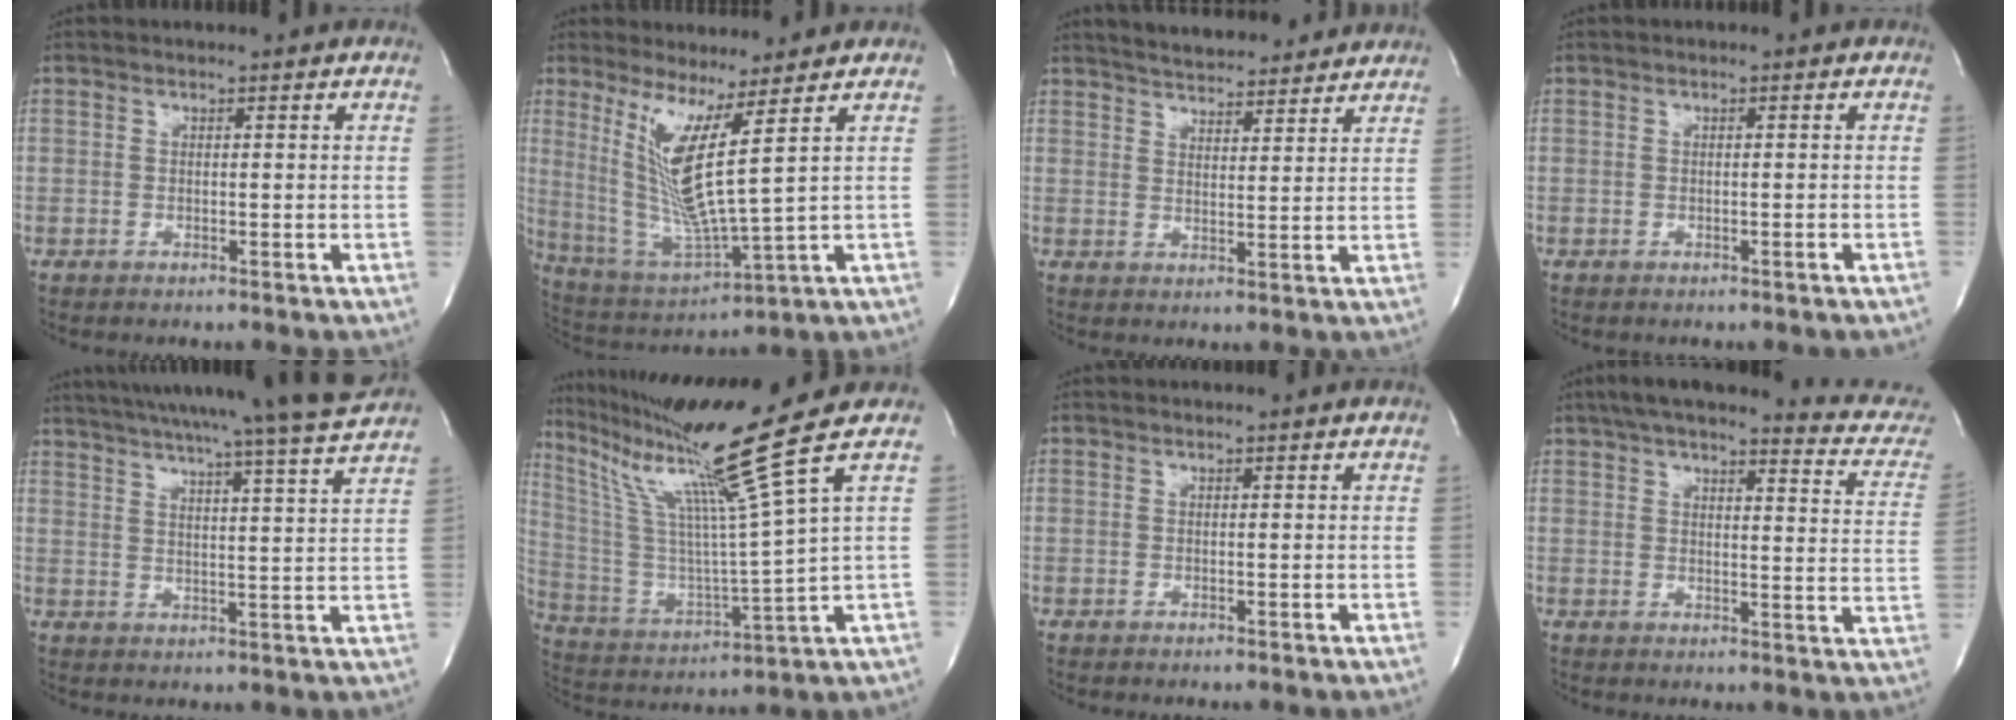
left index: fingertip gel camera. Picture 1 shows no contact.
{"total": 10.5, "force": [3.8, -0.9, 9.7], "torque": [-0.207, -0.030, 0.086]}
{"total": 12.2, "force": [11.2, 2.7, 3.9], "torque": [-0.052, 0.013, 0.152]}
{"total": 1.0, "force": [-0.6, -0.2, 0.8], "torque": [-0.016, 0.001, -0.003]}
{"total": 21.8, "force": [19.8, -2.4, 8.8], "torque": [-0.150, -0.047, 0.264]}
{"total": 16.8, "force": [12.3, -5.3, 10.2], "torque": [-0.191, -0.054, 0.231]}
{"total": 0.0}
{"total": 18.0, "force": [15.8, 2.5, 8.3], "torque": [-0.101, -0.023, 0.180]}